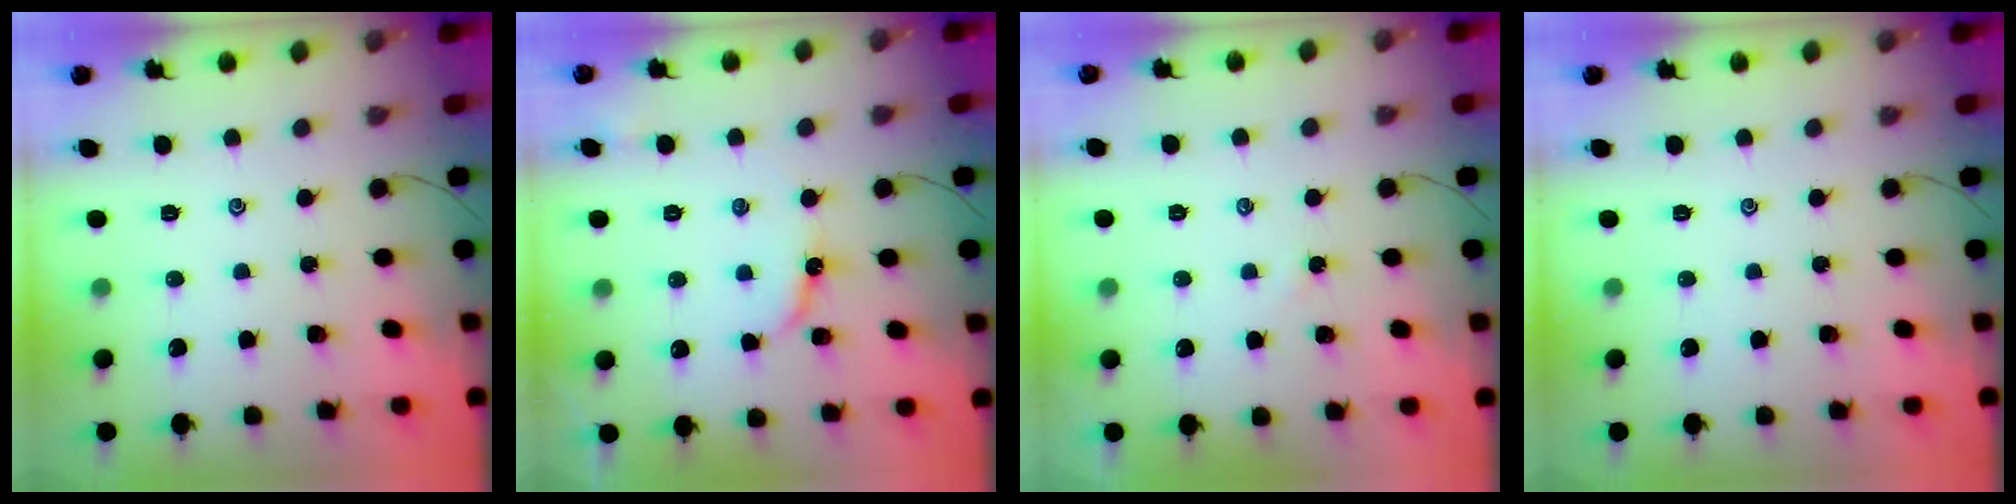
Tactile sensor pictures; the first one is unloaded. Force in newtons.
{"total": 5.7, "press": 5.7, "slide": 0.6}
{"total": 1.8, "press": 1.7, "slide": 0.3}
{"total": 0.0}